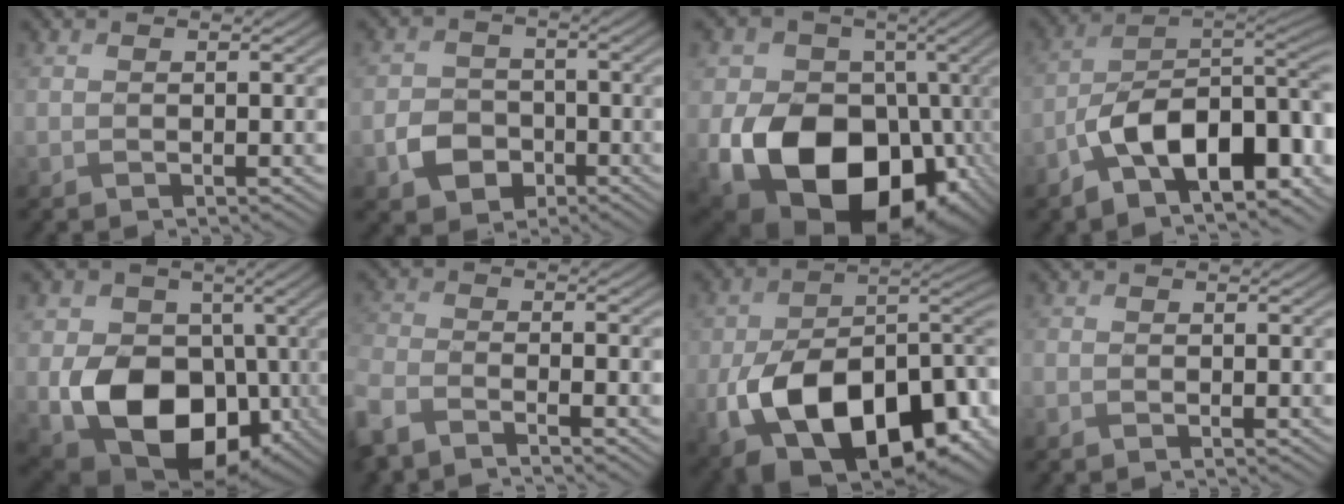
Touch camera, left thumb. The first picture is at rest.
{"total": 4.7, "force": [-2.0, 3.8, 1.9], "torque": [-0.036, -0.005, -0.044]}
{"total": 20.1, "force": [-5.4, 14.8, 12.5], "torque": [-0.219, -0.040, -0.079]}
{"total": 14.7, "force": [-5.8, 7.4, 11.2], "torque": [-0.173, -0.016, -0.106]}
{"total": 14.4, "force": [-2.6, 10.5, 9.5], "torque": [-0.169, -0.029, -0.047]}
{"total": 6.4, "force": [-5.0, 1.9, 3.4], "torque": [-0.093, -0.018, -0.105]}
{"total": 17.6, "force": [-5.7, 11.4, 12.1], "torque": [-0.209, -0.048, -0.077]}
{"total": 1.1, "force": [-1.0, 0.2, 0.4], "torque": [-0.010, -0.004, -0.020]}